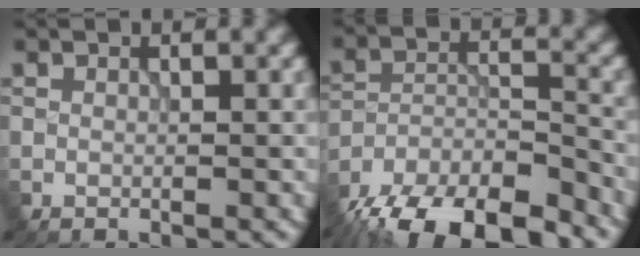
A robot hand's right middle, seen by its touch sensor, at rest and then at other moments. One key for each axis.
{"total": 13.3, "fx": -11.3, "fy": 4.1, "fz": 5.8, "tx": -0.101, "ty": -0.015, "tz": -0.168}